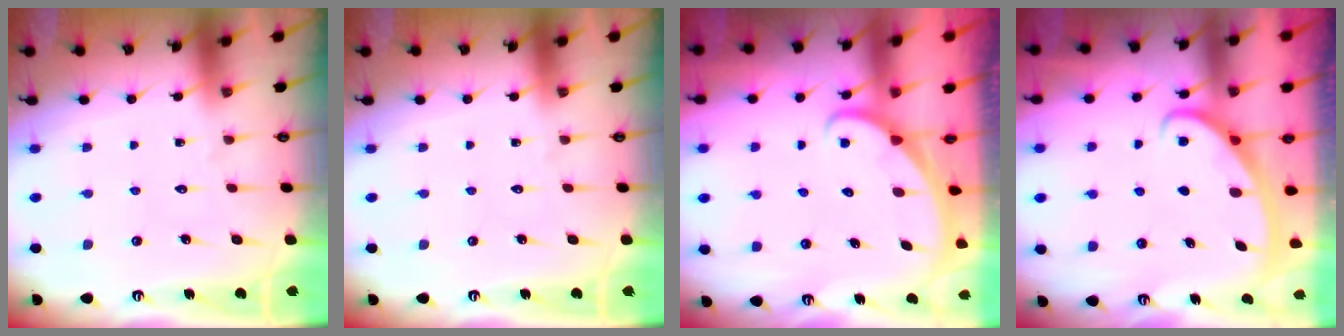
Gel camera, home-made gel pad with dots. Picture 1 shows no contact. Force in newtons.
{"total": 0.0}
{"total": 1.8, "press": 1.8, "slide": 0.1}
{"total": 3.0, "press": 2.9, "slide": 0.4}